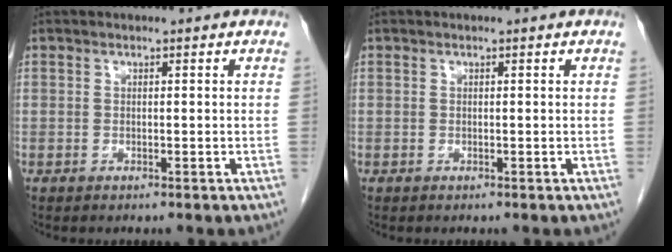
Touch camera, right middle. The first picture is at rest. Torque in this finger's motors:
{"motor_torque": [-0.23, -0.21, -0.02, -0.01]}